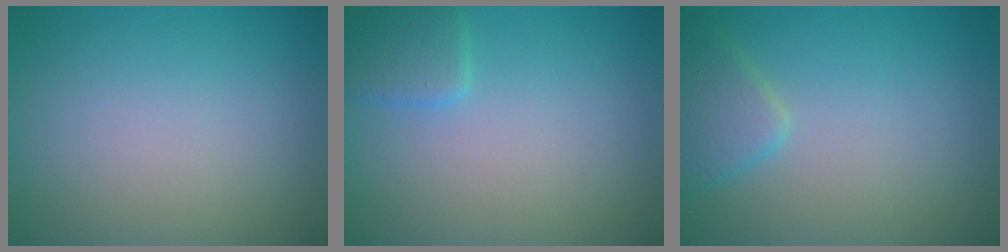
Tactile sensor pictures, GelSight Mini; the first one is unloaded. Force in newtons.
{"total": 2.1, "press": 2.1, "slide": 0.1}
{"total": 2.5, "press": 2.5, "slide": 0.2}